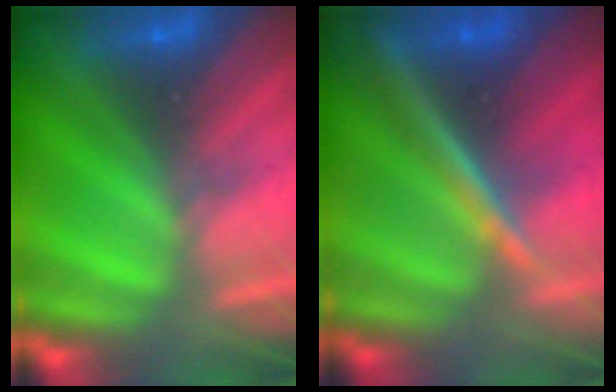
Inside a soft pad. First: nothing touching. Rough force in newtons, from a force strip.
{"total": 4.6}